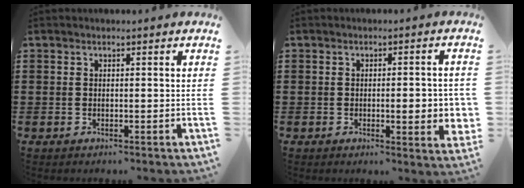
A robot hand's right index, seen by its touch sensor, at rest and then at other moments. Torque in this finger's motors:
{"motor_torque": [0.73, -0.12, 0.21, 0.08]}